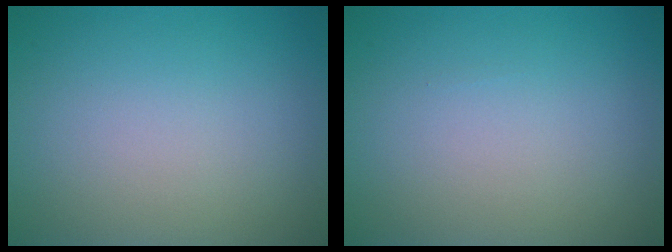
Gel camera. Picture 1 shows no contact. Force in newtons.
{"total": 0.0}